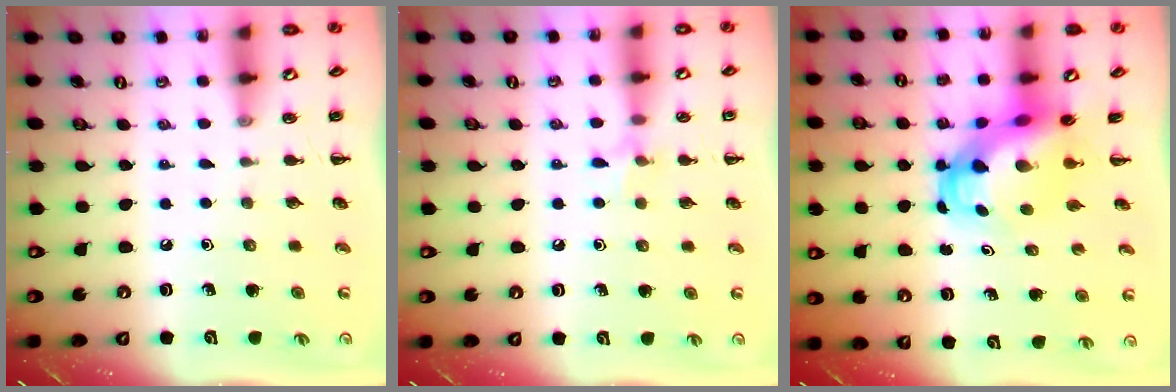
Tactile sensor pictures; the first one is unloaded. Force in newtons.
{"total": 6.3, "press": 6.1, "slide": 1.5}
{"total": 5.8, "press": 5.6, "slide": 1.6}